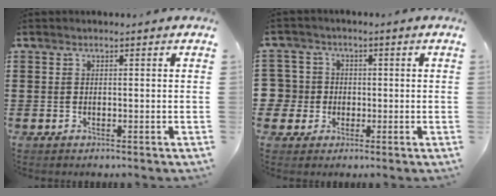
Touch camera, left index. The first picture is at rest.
{"total": 4.4, "force": [-0.5, 4.4, 0.3], "torque": [-0.041, 0.007, -0.018]}